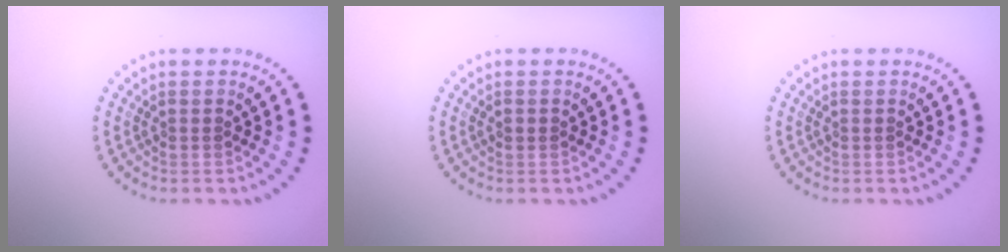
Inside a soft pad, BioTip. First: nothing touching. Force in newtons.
{"total": 0.8, "press": 0.8, "slide": 0.1}
{"total": 0.0}